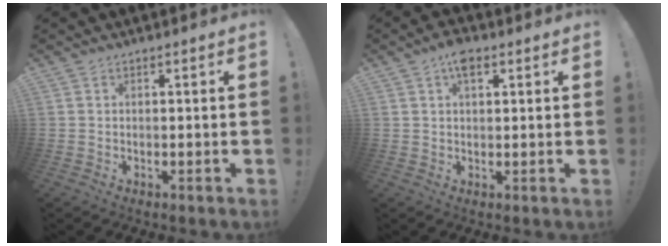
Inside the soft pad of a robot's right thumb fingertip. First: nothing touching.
{"total": 5.0, "force": [2.6, 2.5, 3.4], "torque": [-0.048, -0.008, 0.044]}